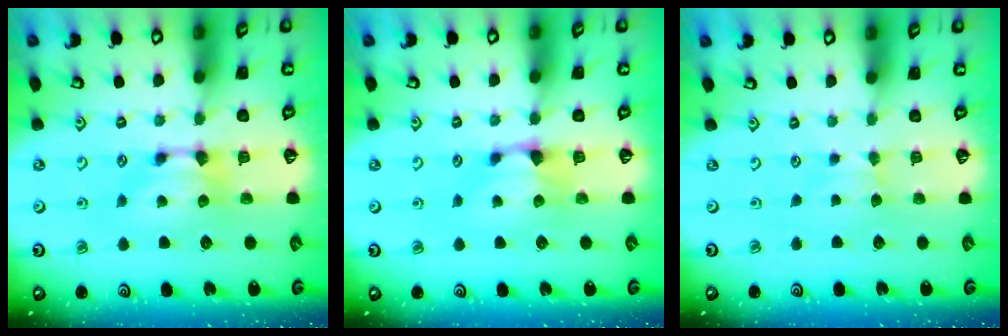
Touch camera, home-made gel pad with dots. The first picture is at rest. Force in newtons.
{"total": 1.4, "press": 0.9, "slide": 1.0}
{"total": 2.7, "press": 2.6, "slide": 0.4}